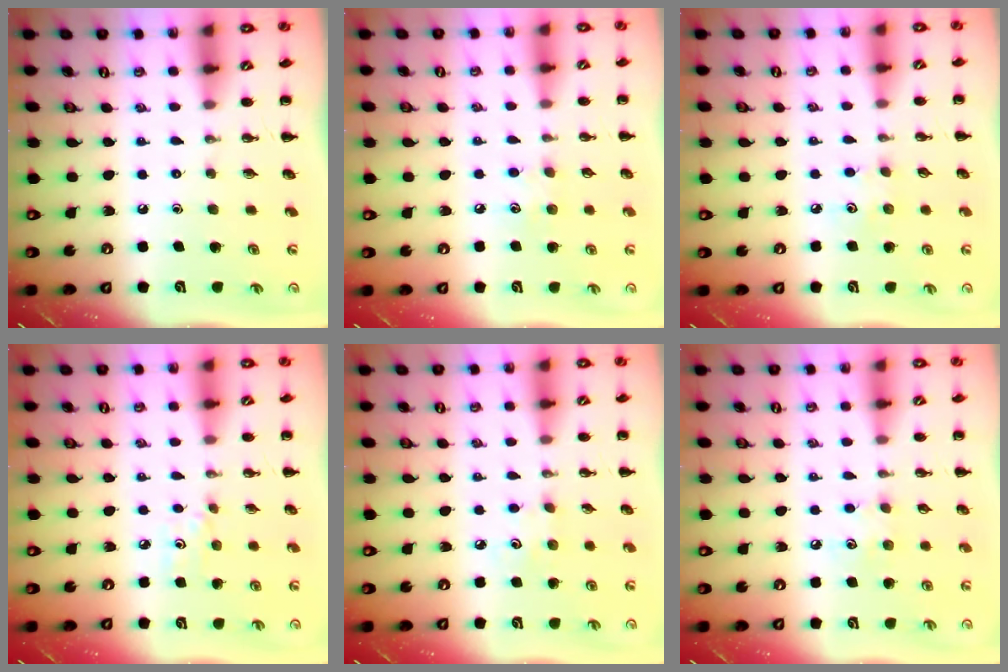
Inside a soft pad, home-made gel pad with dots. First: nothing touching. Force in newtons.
{"total": 5.9, "press": 5.8, "slide": 1.4}
{"total": 3.7, "press": 3.6, "slide": 0.9}
{"total": 3.0, "press": 2.8, "slide": 1.1}
{"total": 4.1, "press": 3.9, "slide": 1.1}
{"total": 5.2, "press": 5.1, "slide": 1.2}